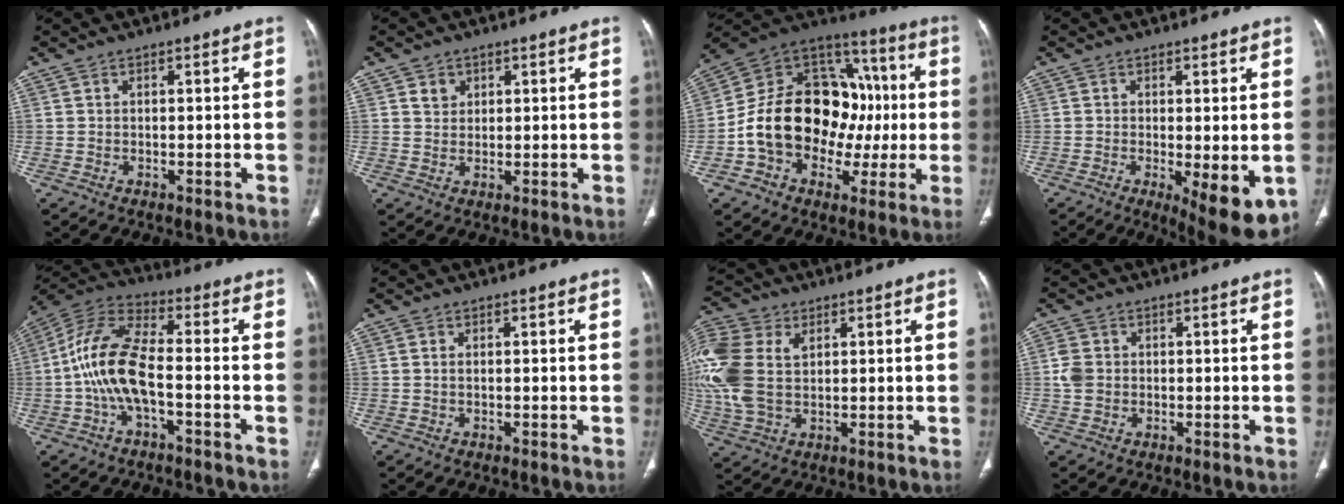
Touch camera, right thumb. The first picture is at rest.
{"total": 2.6, "force": [1.2, 2.2, 0.7], "torque": [-0.001, -0.008, 0.021]}
{"total": 24.8, "force": [-1.4, 18.0, 17.0], "torque": [-0.237, 0.053, -0.019]}
{"total": 9.9, "force": [-2.7, 3.2, 8.9], "torque": [-0.120, -0.023, -0.034]}
{"total": 12.4, "force": [-2.7, 5.0, 11.0], "torque": [-0.236, 0.041, -0.058]}
{"total": 0.6, "force": [0.1, 0.3, 0.5], "torque": [-0.016, 0.003, 0.003]}
{"total": 15.5, "force": [3.4, 10.3, 11.0], "torque": [-0.275, 0.008, 0.067]}
{"total": 3.1, "force": [0.0, 2.7, 1.6], "torque": [-0.031, 0.006, -0.003]}